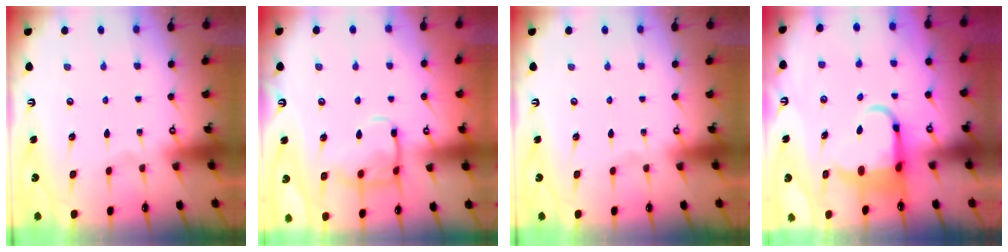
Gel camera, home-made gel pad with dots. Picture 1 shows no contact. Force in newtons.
{"total": 11.7, "press": 11.7, "slide": 0.9}
{"total": 0.0}
{"total": 6.3, "press": 6.1, "slide": 1.6}